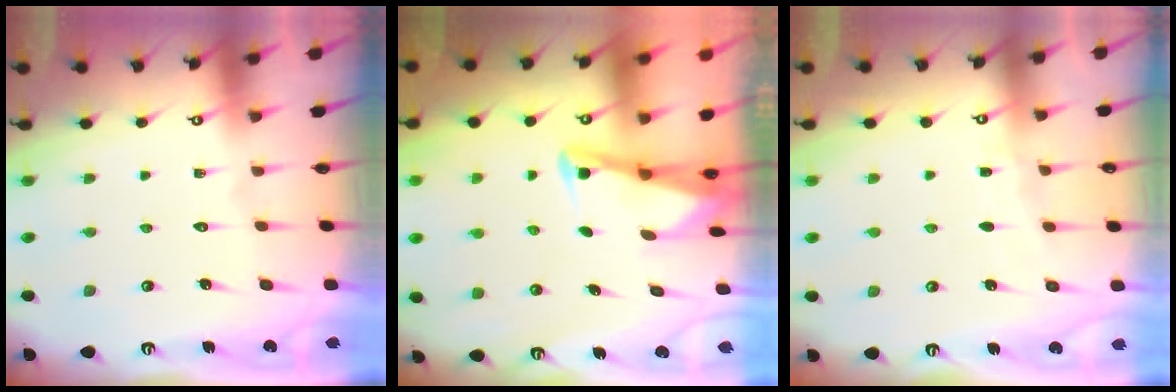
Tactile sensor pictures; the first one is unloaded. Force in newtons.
{"total": 2.9, "press": 2.8, "slide": 0.4}
{"total": 3.1, "press": 3.0, "slide": 0.5}